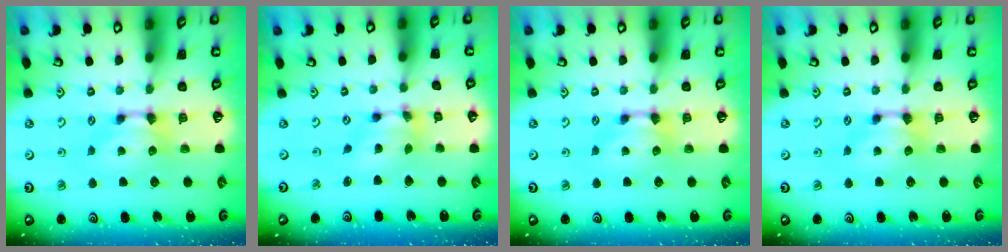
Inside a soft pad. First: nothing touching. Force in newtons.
{"total": 5.4, "press": 5.0, "slide": 2.0}
{"total": 0.0}
{"total": 0.0}